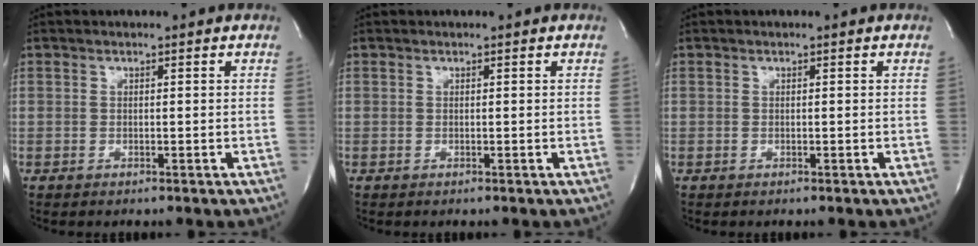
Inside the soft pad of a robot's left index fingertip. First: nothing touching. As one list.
[{"total": 0.7, "force": [-0.6, 0.0, -0.2], "torque": [0.003, -0.005, -0.011]}, {"total": 0.0}]